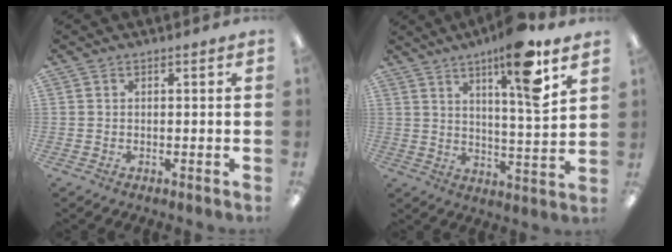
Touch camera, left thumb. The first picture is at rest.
{"total": 14.0, "force": [9.2, 1.7, 10.4], "torque": [-0.166, -0.048, 0.141]}